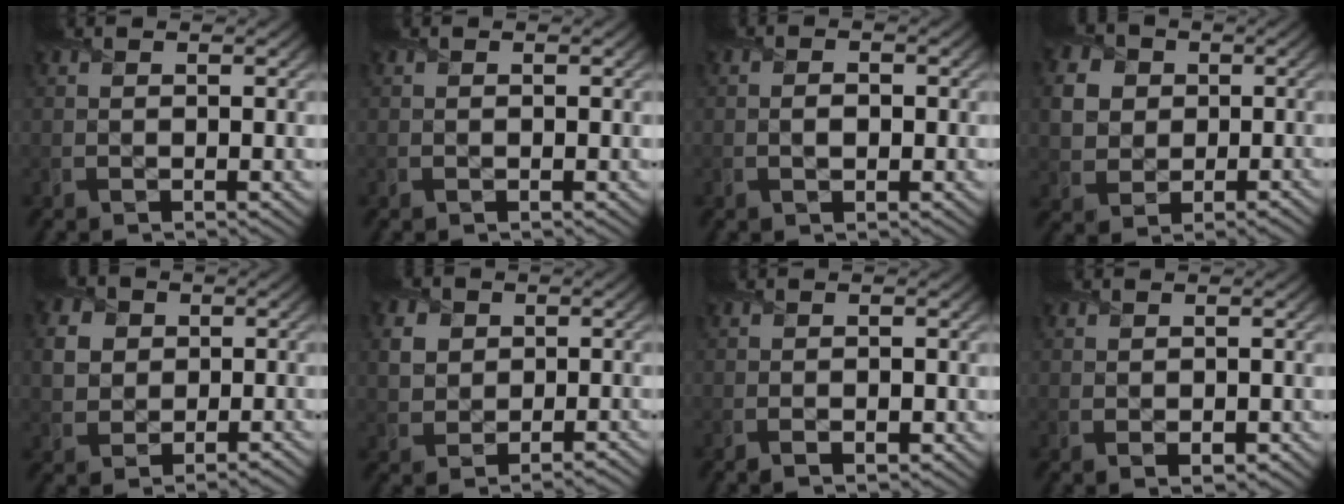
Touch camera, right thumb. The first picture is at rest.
{"total": 0.0}
{"total": 1.5, "force": [-0.1, 0.9, 1.3], "torque": [-0.019, 0.003, -0.004]}
{"total": 5.6, "force": [0.6, 4.9, 2.6], "torque": [-0.066, 0.003, 0.006]}
{"total": 4.6, "force": [0.4, 4.0, 2.2], "torque": [-0.049, 0.003, 0.001]}
{"total": 4.0, "force": [0.4, 3.4, 2.1], "torque": [-0.041, 0.000, 0.003]}
{"total": 1.2, "force": [-0.5, 0.4, 1.1], "torque": [-0.022, 0.002, -0.008]}
{"total": 1.8, "force": [-0.3, 1.1, 1.4], "torque": [-0.024, -0.010, 0.003]}